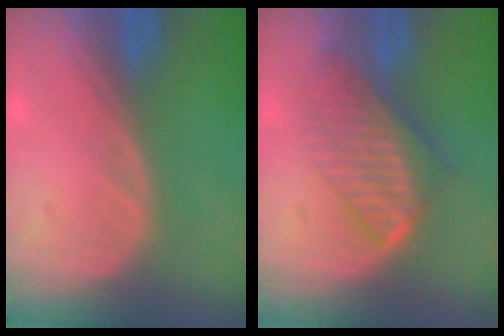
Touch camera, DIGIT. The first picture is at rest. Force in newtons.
{"total": 6.8, "press": 6.3, "slide": 2.4}